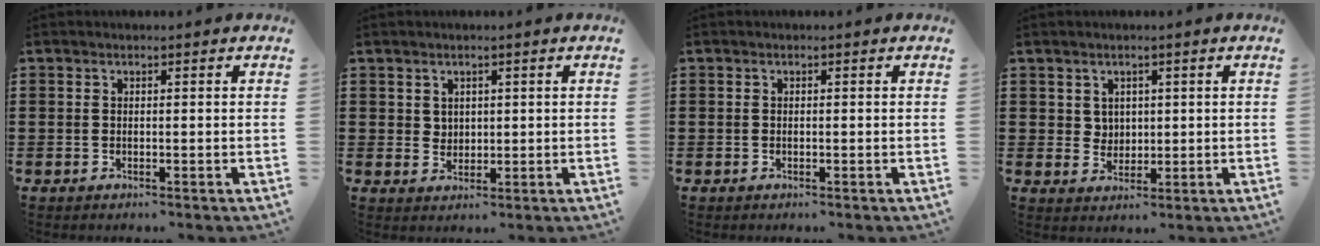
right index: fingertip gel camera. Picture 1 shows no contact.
{"total": 2.0, "force": [1.2, 1.6, 0.2], "torque": [-0.009, 0.008, 0.024]}
{"total": 0.0}
{"total": 2.7, "force": [1.4, 2.2, 0.4], "torque": [-0.017, 0.010, 0.027]}